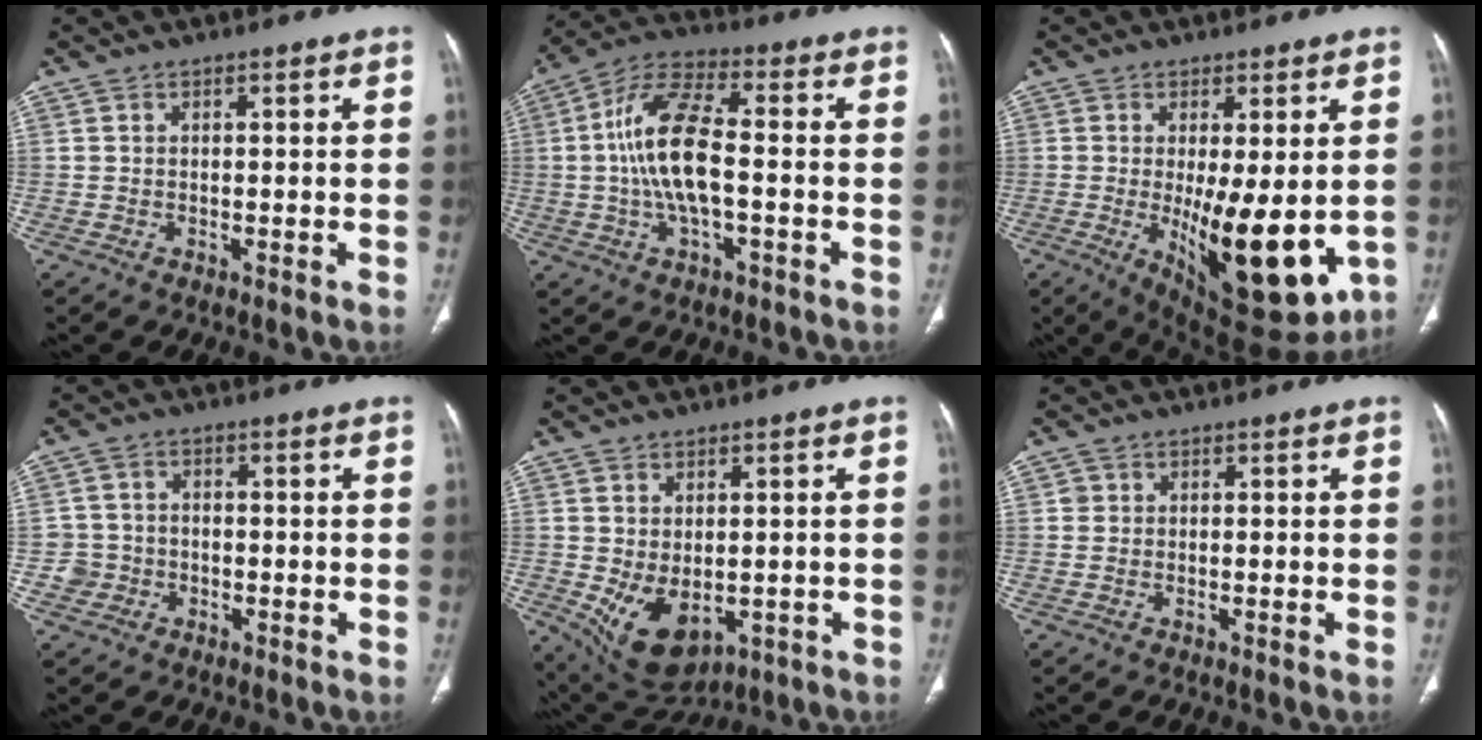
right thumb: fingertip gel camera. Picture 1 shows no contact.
{"total": 13.3, "force": [-0.9, 5.2, 12.1], "torque": [-0.249, 0.028, -0.024]}
{"total": 15.7, "force": [-2.3, 5.6, 14.5], "torque": [-0.207, -0.036, -0.015]}
{"total": 4.1, "force": [-1.4, 3.9, 0.2], "torque": [0.019, 0.016, -0.029]}
{"total": 9.6, "force": [-1.8, 6.2, 7.2], "torque": [-0.107, -0.009, -0.004]}
{"total": 1.0, "force": [0.2, 0.9, 0.1], "torque": [0.005, 0.003, 0.003]}